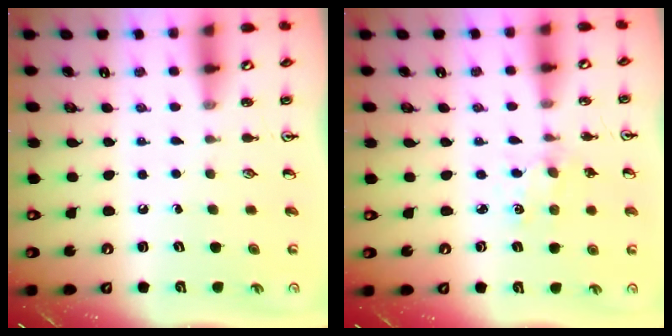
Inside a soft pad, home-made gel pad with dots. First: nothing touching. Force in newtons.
{"total": 2.1, "press": 2.1, "slide": 0.4}